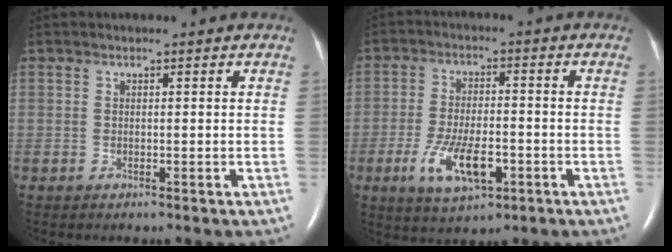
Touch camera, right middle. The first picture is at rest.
{"total": 8.7, "force": [-3.4, 3.1, 7.4], "torque": [-0.149, -0.010, -0.055]}